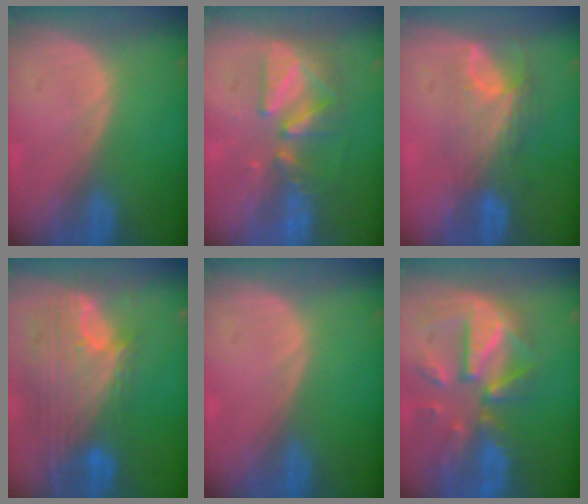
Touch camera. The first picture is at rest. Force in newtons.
{"total": 8.8, "press": 7.8, "slide": 4.1}
{"total": 7.9, "press": 6.6, "slide": 4.2}
{"total": 12.0, "press": 10.1, "slide": 6.4}
{"total": 0.0}
{"total": 12.1, "press": 10.6, "slide": 5.9}